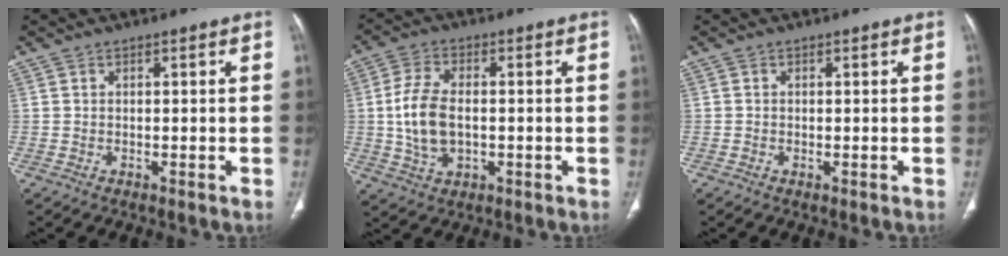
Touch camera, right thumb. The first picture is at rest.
{"total": 9.7, "force": [-0.5, 5.7, 7.8], "torque": [-0.160, 0.006, -0.007]}
{"total": 0.0}